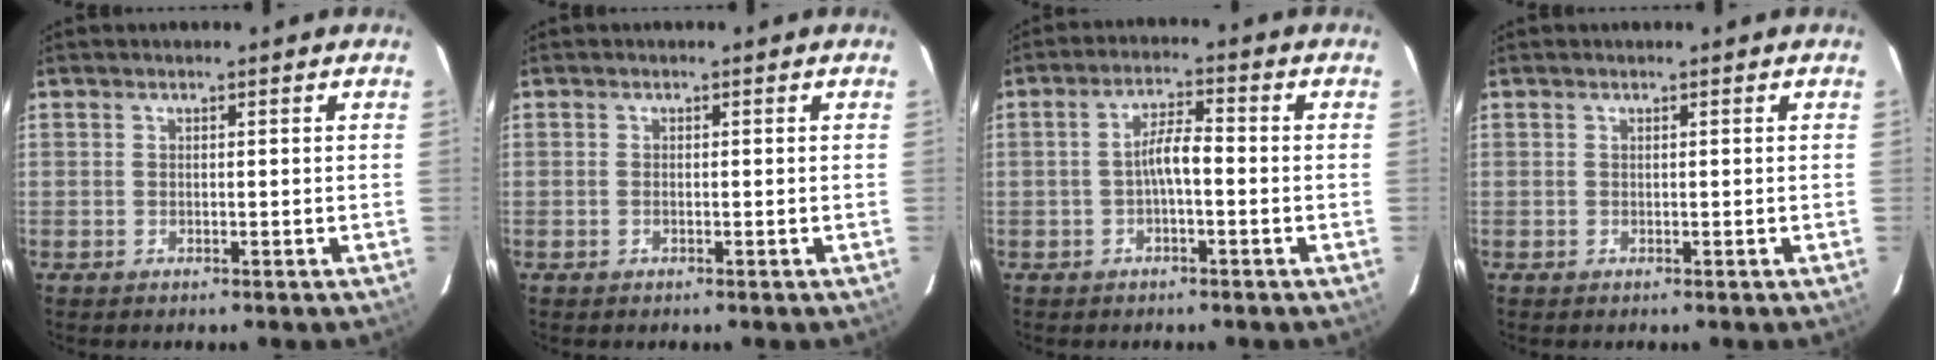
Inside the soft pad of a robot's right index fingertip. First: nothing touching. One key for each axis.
{"total": 0.5, "fx": -0.2, "fy": 0.3, "fz": 0.4, "tx": -0.009, "ty": 0.000, "tz": -0.005}
{"total": 4.2, "fx": -1.1, "fy": 0.9, "fz": 3.9, "tx": -0.075, "ty": 0.012, "tz": -0.020}
{"total": 0.0}